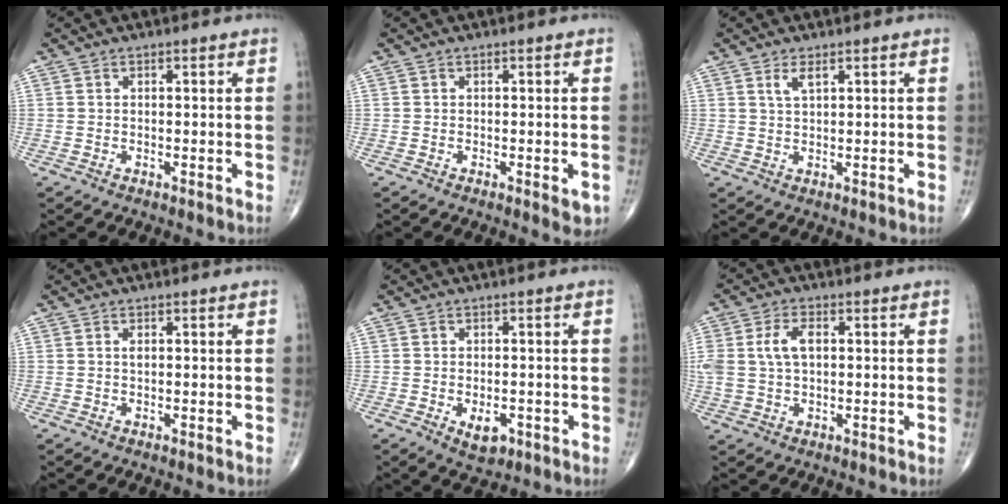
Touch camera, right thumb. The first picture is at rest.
{"total": 2.5, "force": [-0.8, 1.0, 2.2], "torque": [-0.017, -0.002, -0.011]}
{"total": 2.3, "force": [1.3, 0.8, 1.7], "torque": [-0.036, -0.002, 0.028]}
{"total": 0.7, "force": [0.2, 0.3, 0.6], "torque": [-0.008, 0.002, 0.002]}
{"total": 4.2, "force": [-1.6, 2.4, 3.1], "torque": [-0.039, 0.003, -0.017]}
{"total": 7.1, "force": [1.2, 4.1, 5.6], "torque": [-0.128, 0.012, 0.027]}